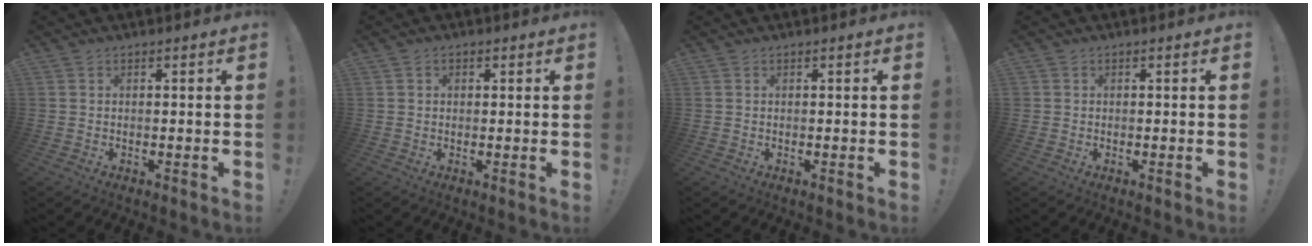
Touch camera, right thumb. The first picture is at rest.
{"total": 1.3, "force": [0.2, 1.1, 0.6], "torque": [-0.007, 0.003, 0.003]}
{"total": 0.0}
{"total": 0.6, "force": [0.1, 0.6, -0.1], "torque": [-0.006, 0.004, 0.003]}